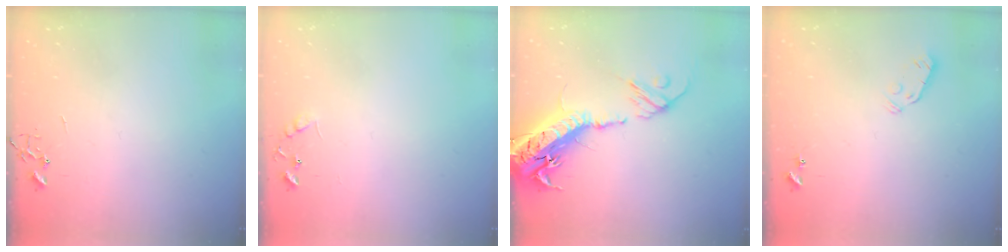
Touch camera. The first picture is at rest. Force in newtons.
{"total": 8.9, "press": 8.9, "slide": 0.5}
{"total": 23.7, "press": 23.1, "slide": 5.3}
{"total": 3.8, "press": 3.7, "slide": 0.8}